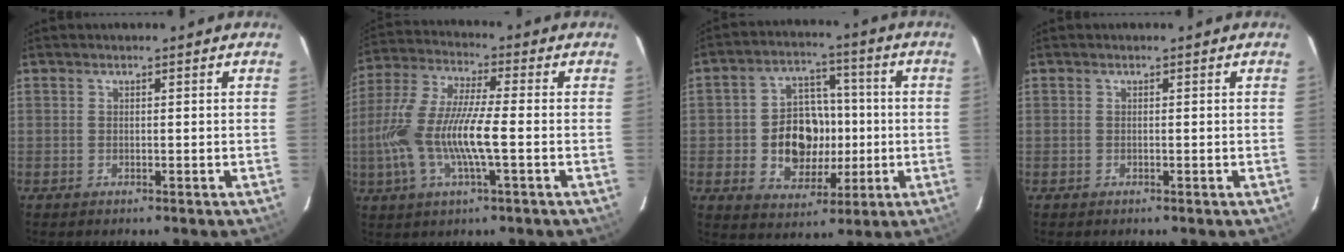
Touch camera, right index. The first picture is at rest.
{"total": 14.7, "force": [-2.9, 2.7, 14.1], "torque": [-0.292, -0.004, -0.057]}
{"total": 12.5, "force": [-1.5, 10.0, 7.5], "torque": [-0.159, 0.021, -0.008]}
{"total": 0.0}